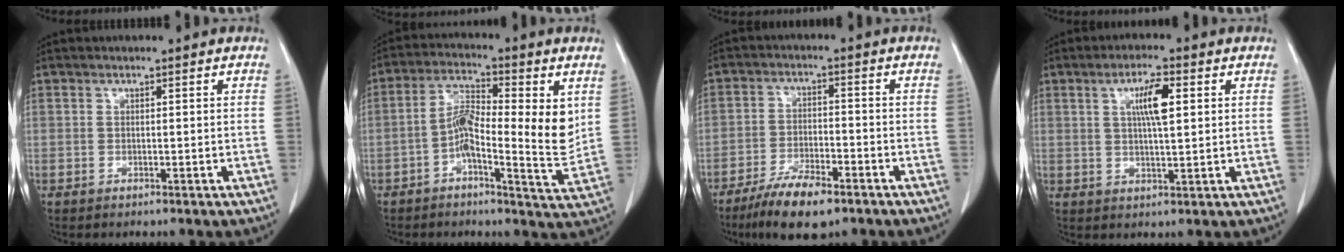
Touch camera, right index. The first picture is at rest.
{"total": 10.9, "force": [0.5, 2.6, 10.6], "torque": [-0.180, 0.014, -0.002]}
{"total": 8.8, "force": [-6.3, 2.2, 5.8], "torque": [-0.104, -0.013, -0.110]}
{"total": 5.8, "force": [1.8, 0.9, 5.5], "torque": [-0.099, 0.003, 0.031]}